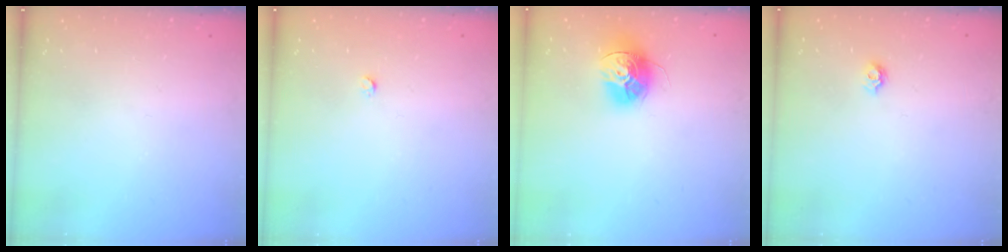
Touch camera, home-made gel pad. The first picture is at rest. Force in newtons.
{"total": 2.4, "press": 2.4, "slide": 0.3}
{"total": 13.7, "press": 13.7, "slide": 1.0}
{"total": 5.9, "press": 5.8, "slide": 0.7}